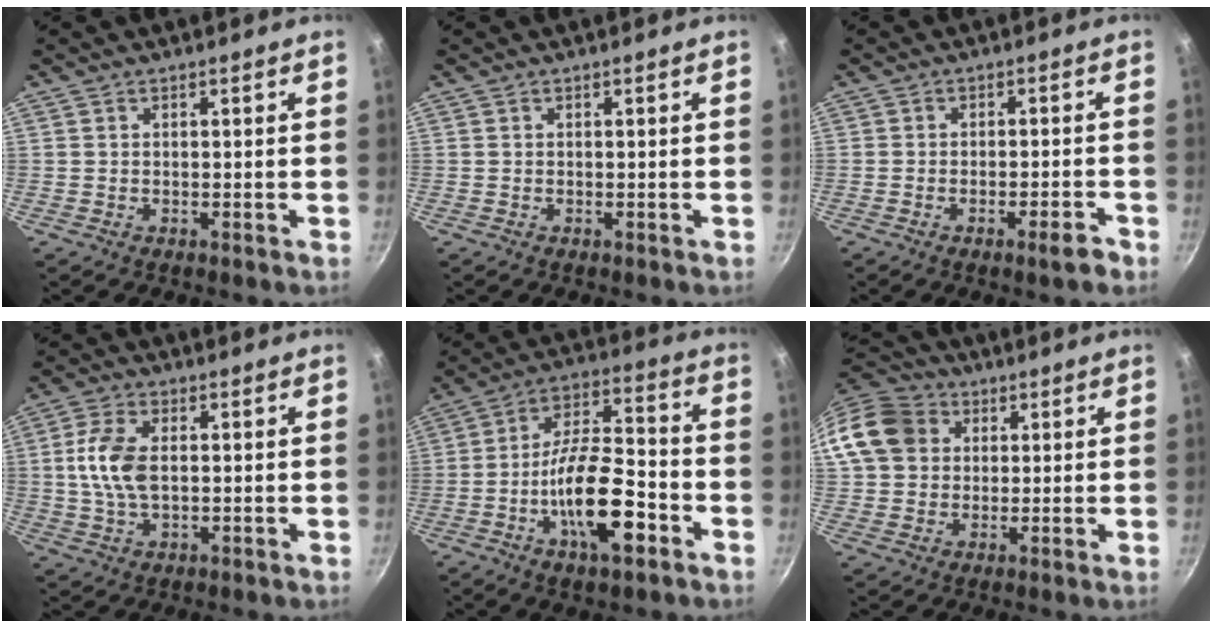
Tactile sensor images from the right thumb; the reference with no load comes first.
{"total": 0.0}
{"total": 4.1, "force": [-2.5, 0.8, 3.2], "torque": [-0.040, 0.020, -0.033]}
{"total": 8.8, "force": [0.7, 5.0, 7.2], "torque": [-0.144, 0.010, 0.009]}
{"total": 16.2, "force": [-6.3, 6.4, 13.5], "torque": [-0.214, 0.044, -0.115]}
{"total": 13.2, "force": [3.1, 11.1, 6.4], "torque": [-0.105, 0.023, 0.043]}